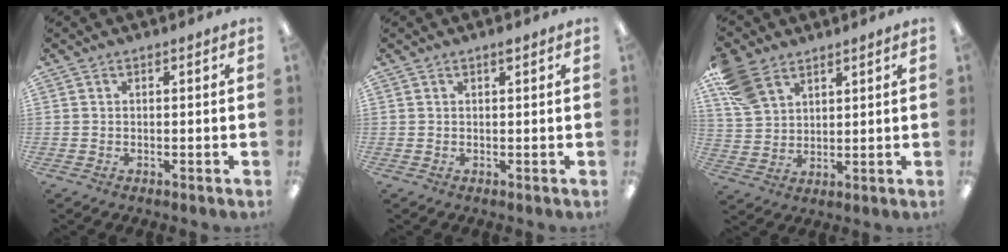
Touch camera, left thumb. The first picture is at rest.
{"total": 1.0, "force": [0.8, 0.1, 0.7], "torque": [-0.008, -0.004, 0.012]}
{"total": 10.0, "force": [6.4, 6.1, 4.7], "torque": [-0.109, -0.013, 0.126]}